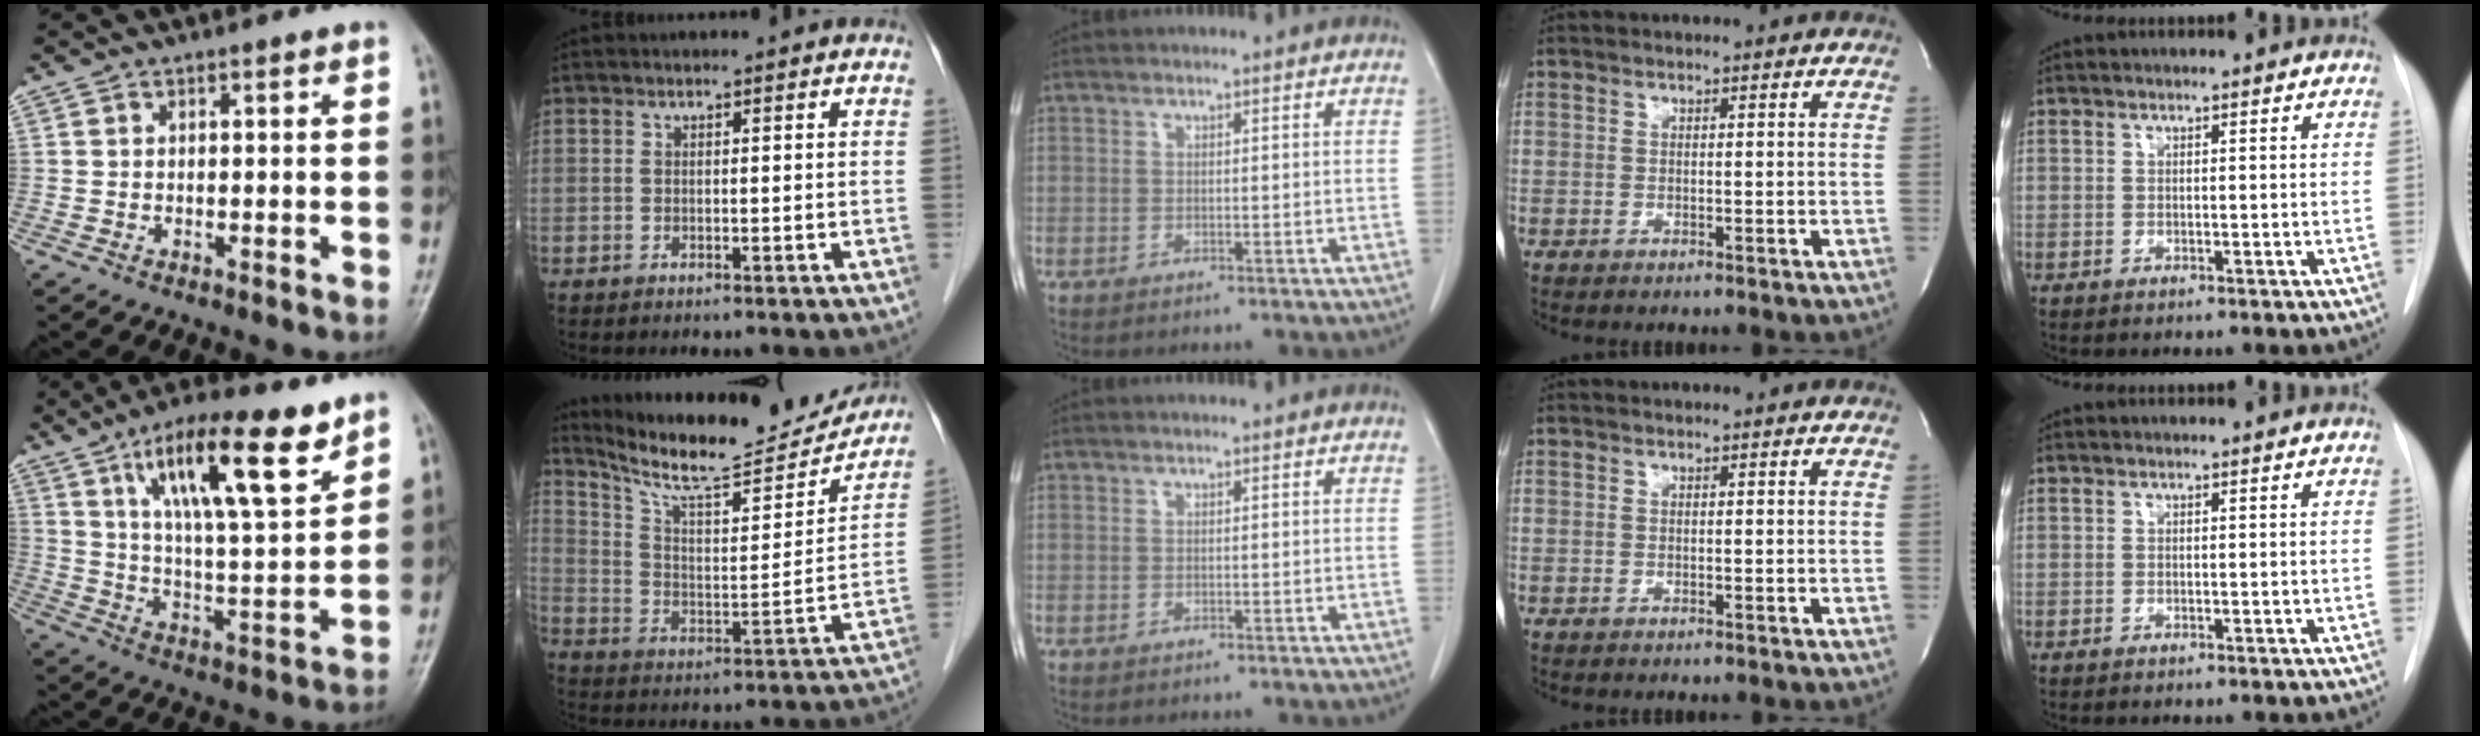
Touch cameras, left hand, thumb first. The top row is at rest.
{"thumb": {"total": 18.4, "force": [10.3, 5.1, 14.4], "torque": [-0.215, -0.039, 0.177]}, "index": {"total": 18.7, "force": [17.4, 2.1, 6.5], "torque": [-0.120, -0.024, 0.270]}}